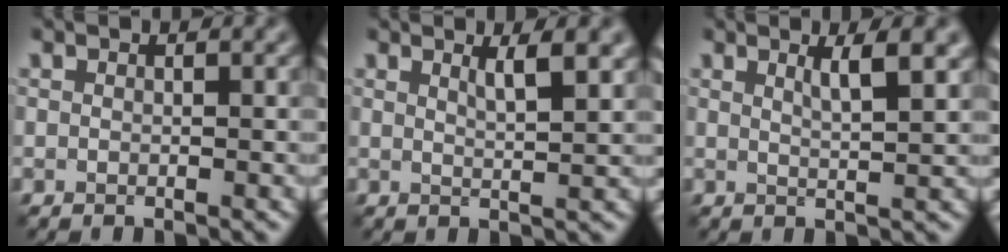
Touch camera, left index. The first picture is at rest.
{"total": 2.8, "force": [1.4, 0.7, 2.3], "torque": [-0.022, 0.000, 0.019]}
{"total": 3.2, "force": [1.5, 0.7, 2.7], "torque": [-0.028, 0.001, 0.021]}